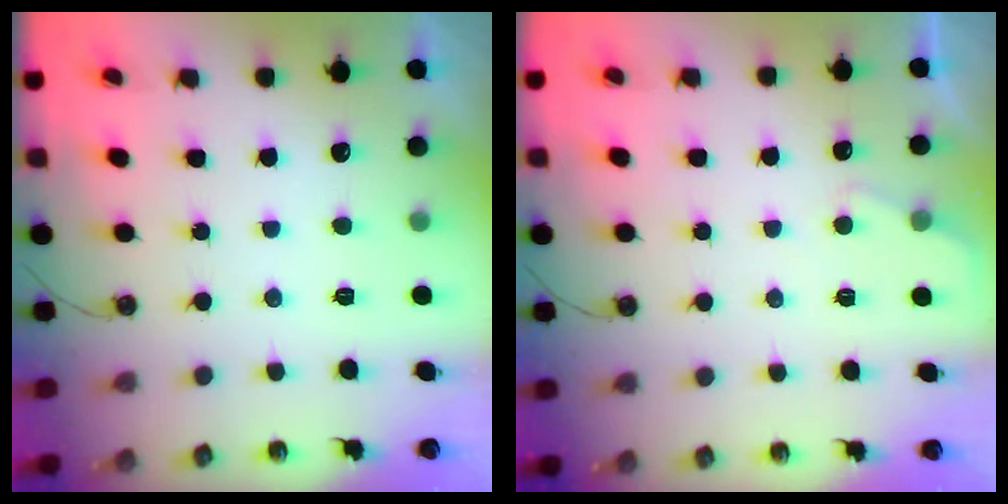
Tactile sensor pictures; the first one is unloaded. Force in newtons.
{"total": 3.5, "press": 3.5, "slide": 0.4}